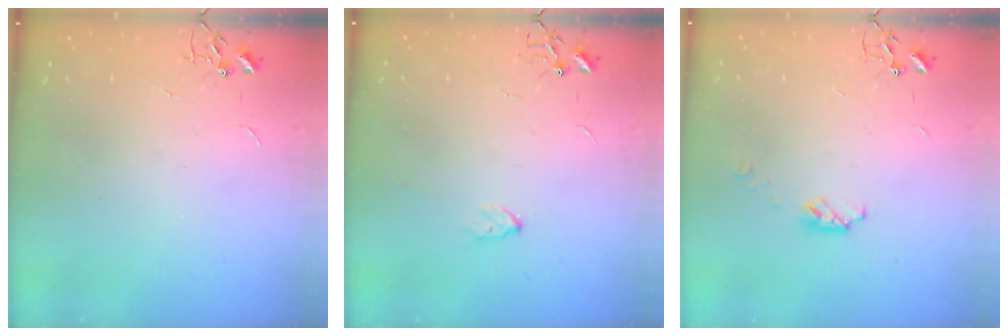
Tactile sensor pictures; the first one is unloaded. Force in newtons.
{"total": 3.3, "press": 3.3, "slide": 0.6}
{"total": 4.9, "press": 4.8, "slide": 0.5}